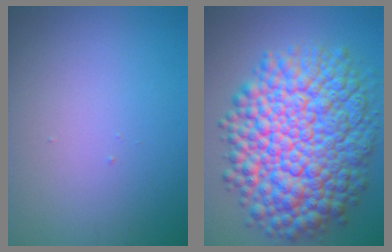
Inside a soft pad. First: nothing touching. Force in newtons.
{"total": 14.3, "press": 14.3, "slide": 0.3}